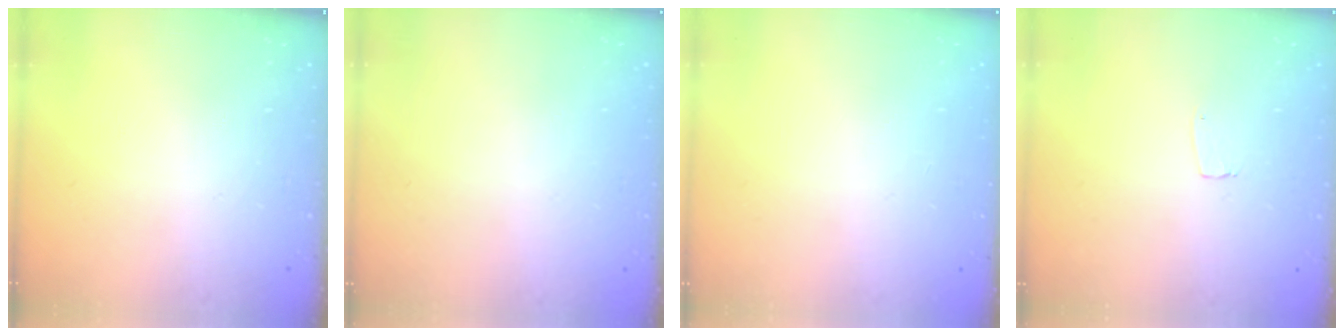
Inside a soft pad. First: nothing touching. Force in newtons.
{"total": 0.0}
{"total": 0.0}
{"total": 3.2, "press": 3.2, "slide": 0.2}